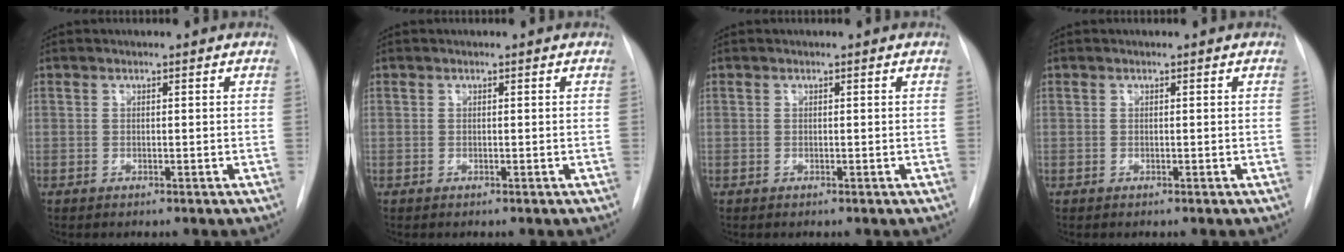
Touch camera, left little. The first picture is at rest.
{"total": 0.0}
{"total": 0.0}
{"total": 0.0}